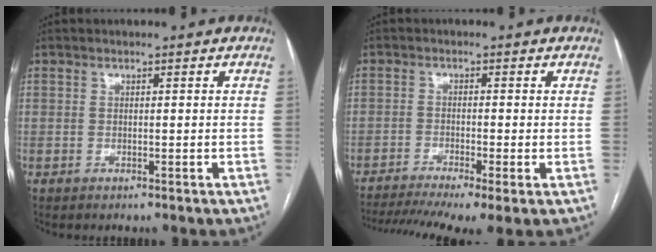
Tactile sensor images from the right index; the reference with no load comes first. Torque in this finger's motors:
{"motor_torque": [1.80, -0.33, 0.58, 0.12]}